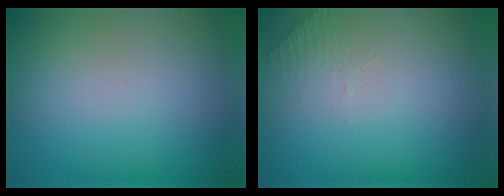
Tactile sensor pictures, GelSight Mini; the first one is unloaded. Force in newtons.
{"total": 1.0, "press": 0.5, "slide": 0.9}